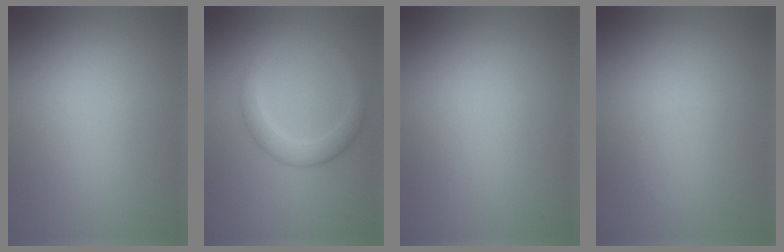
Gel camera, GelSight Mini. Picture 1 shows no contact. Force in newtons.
{"total": 2.9, "press": 2.9, "slide": 0.1}
{"total": 0.0}
{"total": 0.0}